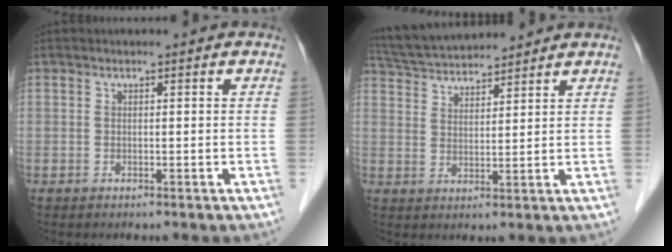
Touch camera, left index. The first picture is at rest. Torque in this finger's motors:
{"motor_torque": [-0.24, -0.41, 0.22, 0.04]}